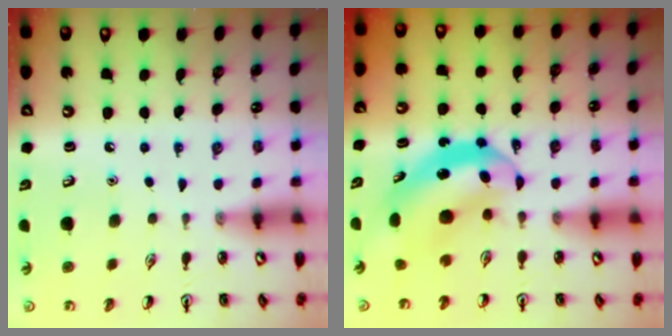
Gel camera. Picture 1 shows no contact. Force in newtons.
{"total": 5.4, "press": 5.3, "slide": 1.1}